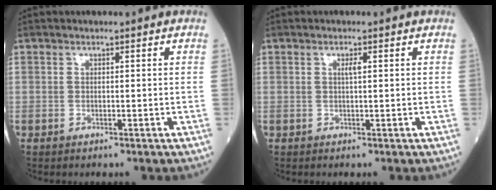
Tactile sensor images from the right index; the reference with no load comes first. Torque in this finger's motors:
{"motor_torque": [-0.02, 0.02, -0.01, 0.03]}